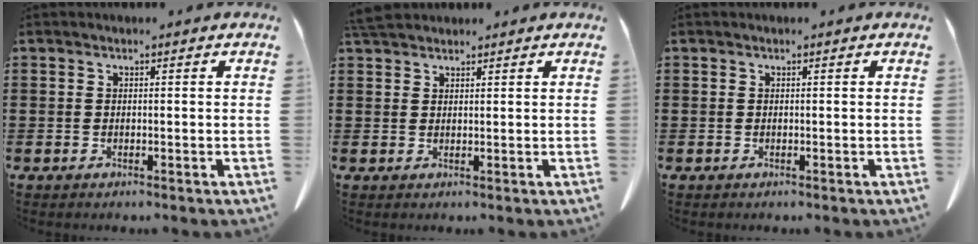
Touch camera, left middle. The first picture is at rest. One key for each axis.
{"total": 2.8, "fx": 2.6, "fy": 0.7, "fz": 1.0, "tx": -0.027, "ty": 0.001, "tz": 0.051}
{"total": 0.0}